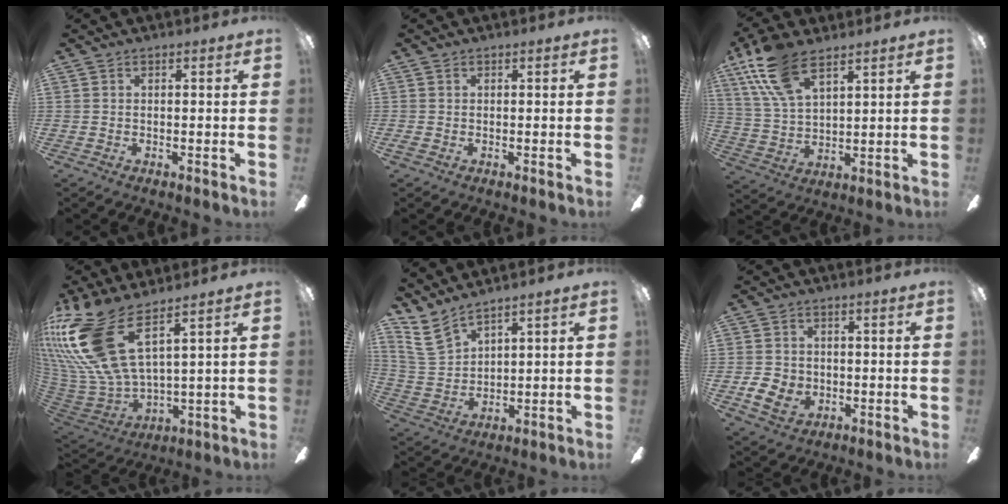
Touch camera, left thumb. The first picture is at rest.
{"total": 0.8, "force": [0.0, 0.7, 0.4], "torque": [-0.007, 0.003, -0.001]}
{"total": 14.5, "force": [9.1, 6.2, 9.5], "torque": [-0.212, -0.022, 0.167]}
{"total": 21.8, "force": [11.4, 9.1, 16.2], "torque": [-0.337, -0.075, 0.207]}
{"total": 8.6, "force": [6.8, 3.8, 3.7], "torque": [-0.100, -0.024, 0.133]}
{"total": 7.0, "force": [-1.8, 5.9, 3.4], "torque": [-0.062, 0.010, -0.031]}